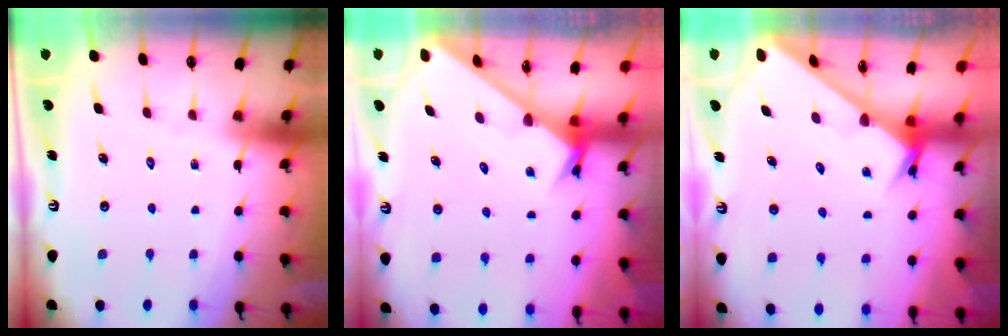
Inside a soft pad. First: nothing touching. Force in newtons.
{"total": 2.9, "press": 2.9, "slide": 0.1}
{"total": 2.8, "press": 2.8, "slide": 0.1}